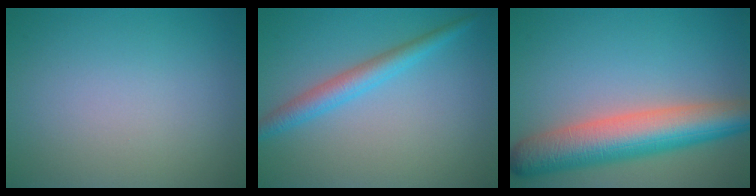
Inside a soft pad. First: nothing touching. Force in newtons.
{"total": 3.0, "press": 3.0, "slide": 0.2}
{"total": 8.6, "press": 8.5, "slide": 0.6}